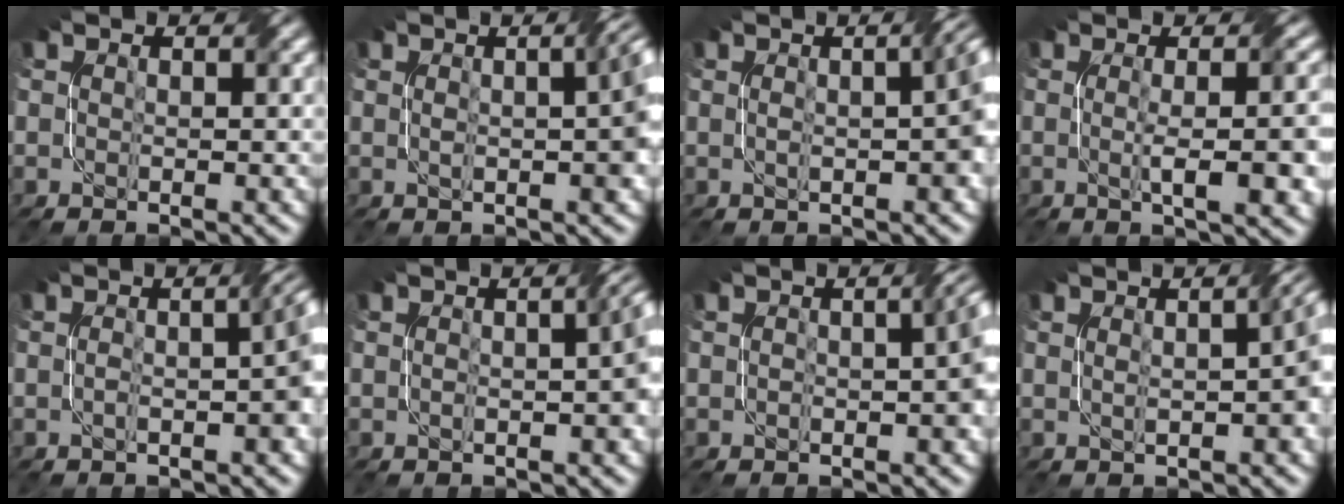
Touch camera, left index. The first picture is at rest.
{"total": 4.7, "force": [0.2, 1.4, 4.5], "torque": [-0.049, 0.011, 0.003]}
{"total": 4.6, "force": [0.1, 1.3, 4.4], "torque": [-0.049, 0.011, 0.001]}
{"total": 6.7, "force": [-0.6, 1.9, 6.4], "torque": [-0.069, 0.007, -0.007]}
{"total": 4.8, "force": [-0.5, 1.4, 4.6], "torque": [-0.054, 0.009, -0.007]}
{"total": 3.4, "force": [-0.2, 0.8, 3.4], "torque": [-0.047, 0.010, -0.005]}
{"total": 2.9, "force": [-0.4, 0.7, 2.8], "torque": [-0.043, 0.010, -0.009]}
{"total": 4.8, "force": [0.2, 1.4, 4.6], "torque": [-0.049, 0.009, 0.005]}